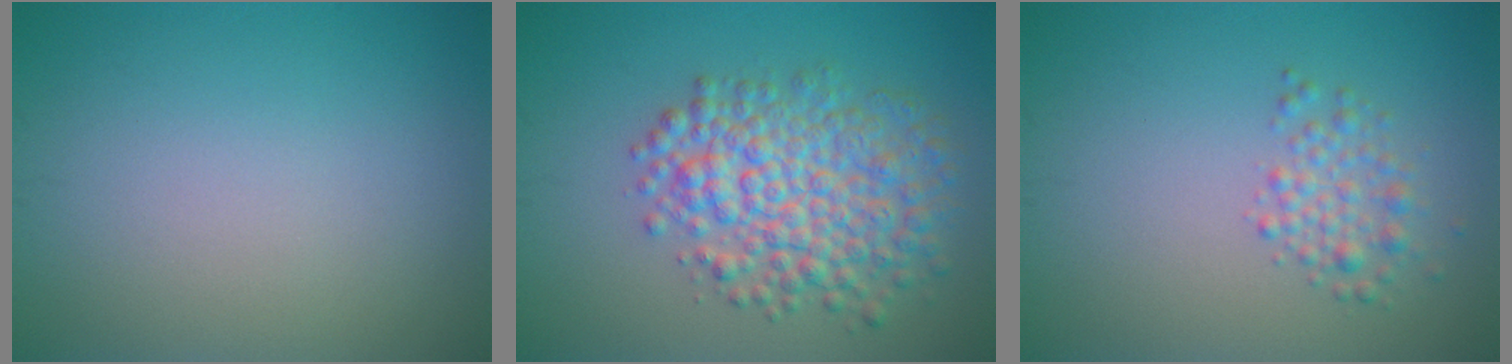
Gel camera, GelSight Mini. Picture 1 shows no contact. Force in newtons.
{"total": 6.8, "press": 6.8, "slide": 0.1}
{"total": 2.2, "press": 2.2, "slide": 0.1}